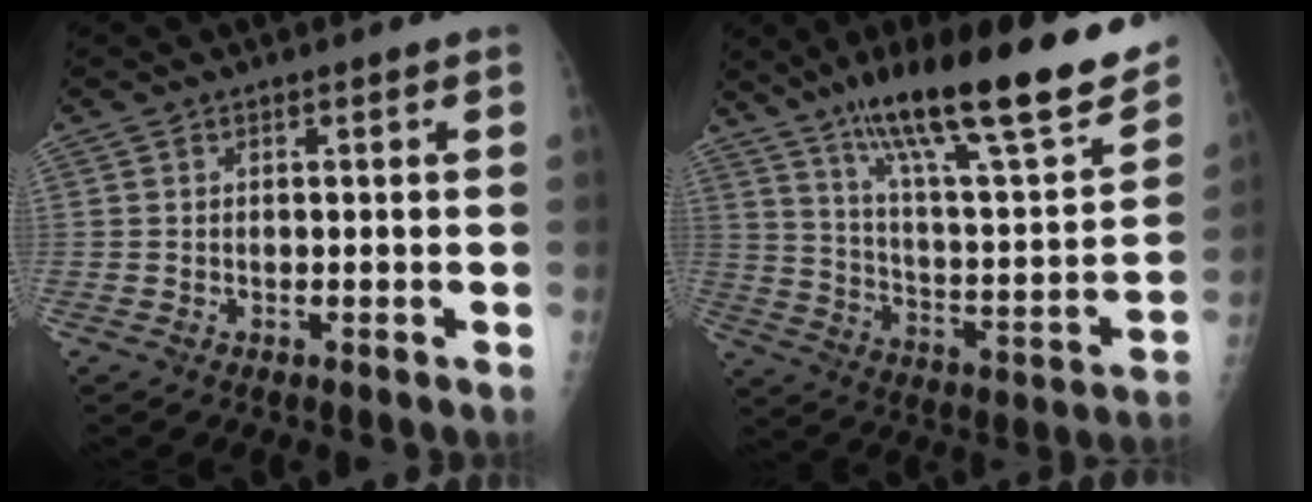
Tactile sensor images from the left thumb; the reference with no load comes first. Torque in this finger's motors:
{"motor_torque": [0.32, 0.19, 1.44, -1.33, 0.15]}